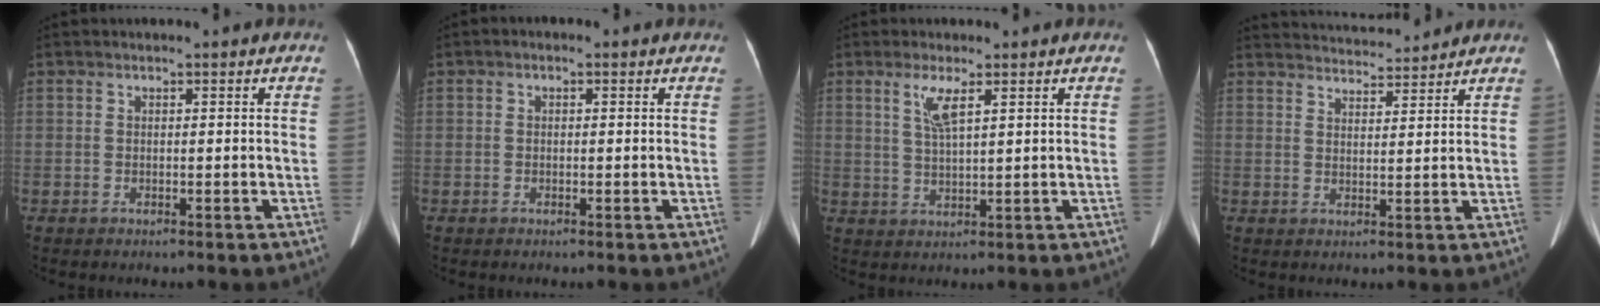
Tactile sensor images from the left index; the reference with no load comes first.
{"total": 0.7, "force": [0.2, 0.4, 0.5], "torque": [-0.010, 0.004, -0.005]}
{"total": 4.1, "force": [2.0, 0.3, 3.5], "torque": [-0.073, -0.001, 0.042]}
{"total": 9.1, "force": [8.9, 0.4, 1.8], "torque": [-0.035, 0.017, 0.133]}